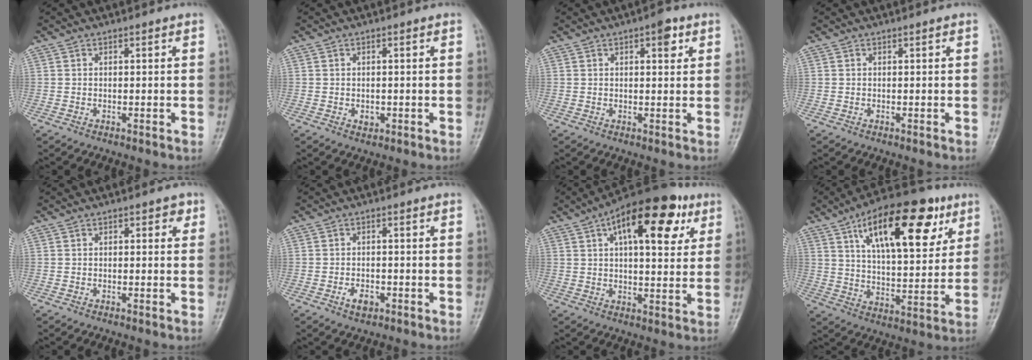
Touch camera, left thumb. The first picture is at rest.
{"total": 1.6, "force": [-0.4, 1.3, 0.9], "torque": [-0.005, 0.002, -0.003]}
{"total": 3.5, "force": [1.7, 1.5, 2.7], "torque": [-0.025, -0.002, 0.018]}
{"total": 0.0}
{"total": 2.5, "force": [0.9, 1.4, 1.8], "torque": [-0.008, 0.002, 0.006]}
{"total": 3.1, "force": [-1.4, 1.9, 2.0], "torque": [-0.028, 0.006, -0.023]}
{"total": 18.8, "force": [8.0, 8.4, 14.8], "torque": [-0.187, 0.000, 0.114]}
{"total": 22.1, "force": [10.2, 9.5, 17.1], "torque": [-0.230, -0.021, 0.166]}